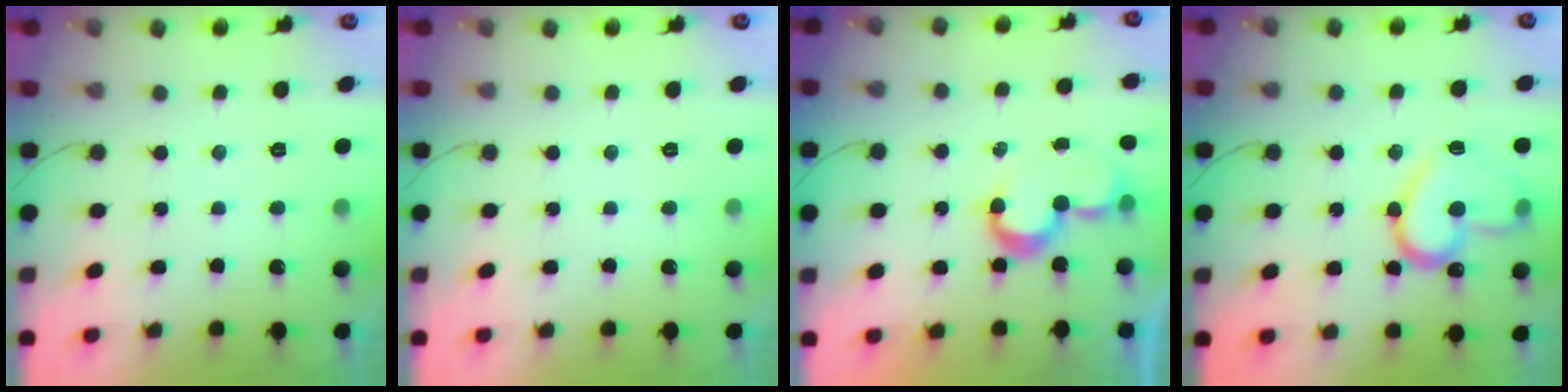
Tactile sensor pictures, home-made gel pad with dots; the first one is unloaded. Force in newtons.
{"total": 0.0}
{"total": 7.8, "press": 7.3, "slide": 2.8}
{"total": 16.8, "press": 16.8, "slide": 1.3}